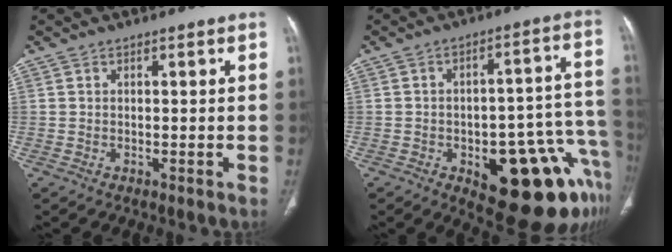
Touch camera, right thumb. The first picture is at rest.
{"total": 22.3, "force": [-9.5, 9.4, 17.8], "torque": [-0.146, 0.068, -0.110]}